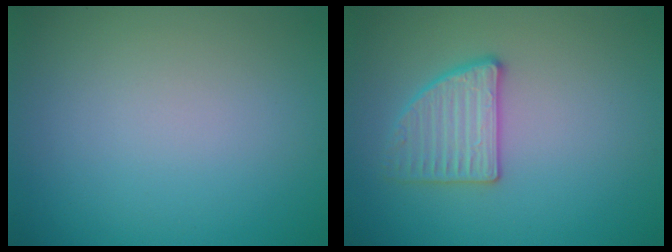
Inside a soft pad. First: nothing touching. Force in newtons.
{"total": 2.8, "press": 2.8, "slide": 0.3}